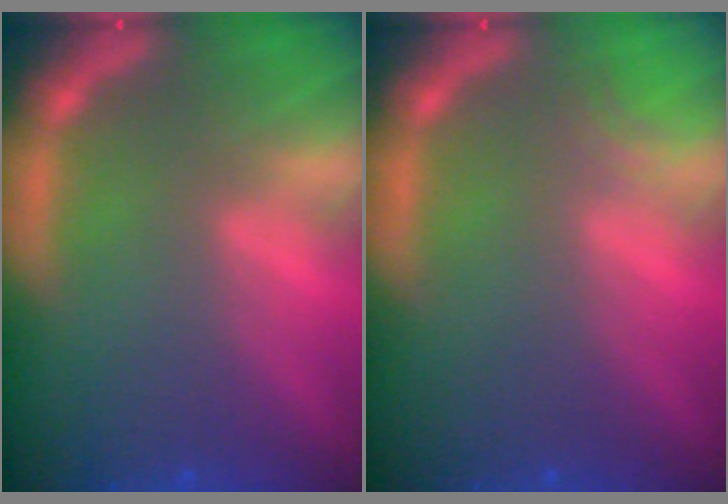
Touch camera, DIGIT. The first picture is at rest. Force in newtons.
{"total": 0.9}